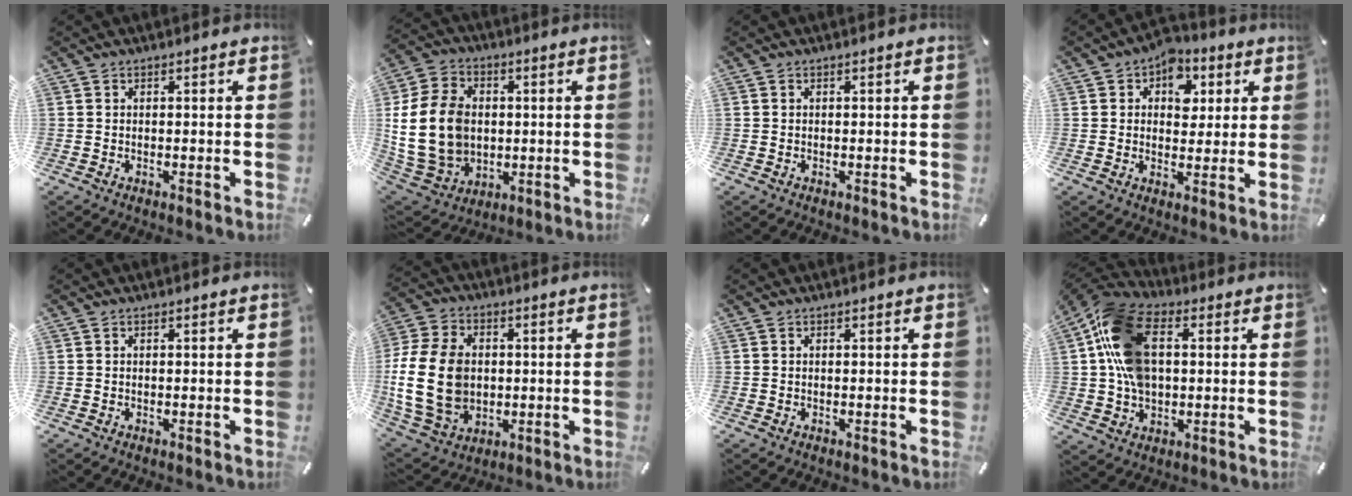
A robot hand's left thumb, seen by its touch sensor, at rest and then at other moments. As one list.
[{"total": 18.0, "force": [0.7, 14.3, 10.8], "torque": [-0.238, -0.005, 0.013]}, {"total": 0.0}, {"total": 7.9, "force": [2.6, 6.3, 4.0], "torque": [-0.040, -0.011, 0.037]}, {"total": 0.0}, {"total": 18.3, "force": [-0.1, 13.9, 11.9], "torque": [-0.257, -0.002, -0.005]}, {"total": 0.0}, {"total": 16.6, "force": [2.2, 11.6, 11.7], "torque": [-0.271, 0.012, 0.041]}]